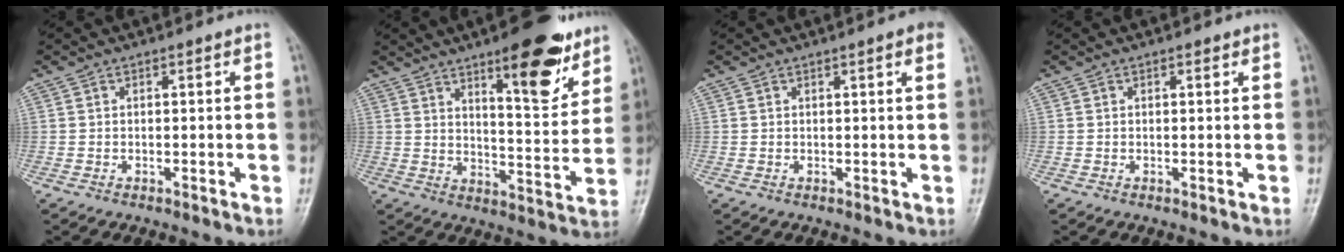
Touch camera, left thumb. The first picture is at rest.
{"total": 15.5, "force": [9.5, 4.7, 11.2], "torque": [-0.121, -0.058, 0.140]}
{"total": 2.6, "force": [1.5, 0.3, 2.2], "torque": [-0.026, 0.000, 0.015]}
{"total": 0.7, "force": [0.5, 0.4, 0.5], "torque": [-0.006, -0.002, 0.005]}